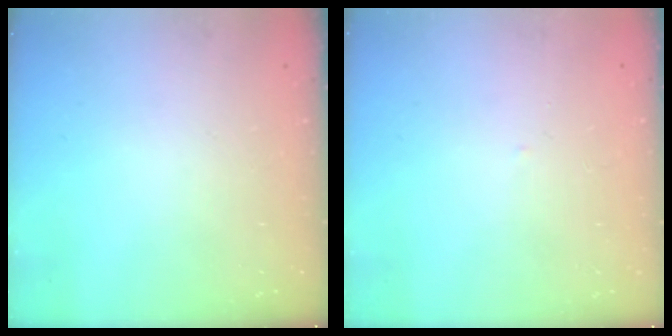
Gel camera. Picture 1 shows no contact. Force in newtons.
{"total": 1.6, "press": 1.6, "slide": 0.3}